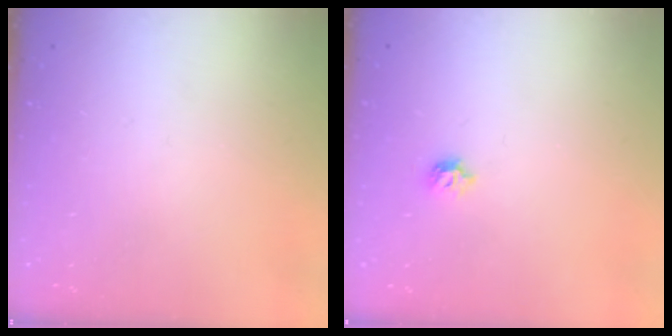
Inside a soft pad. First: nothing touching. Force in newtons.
{"total": 5.4, "press": 5.4, "slide": 0.9}